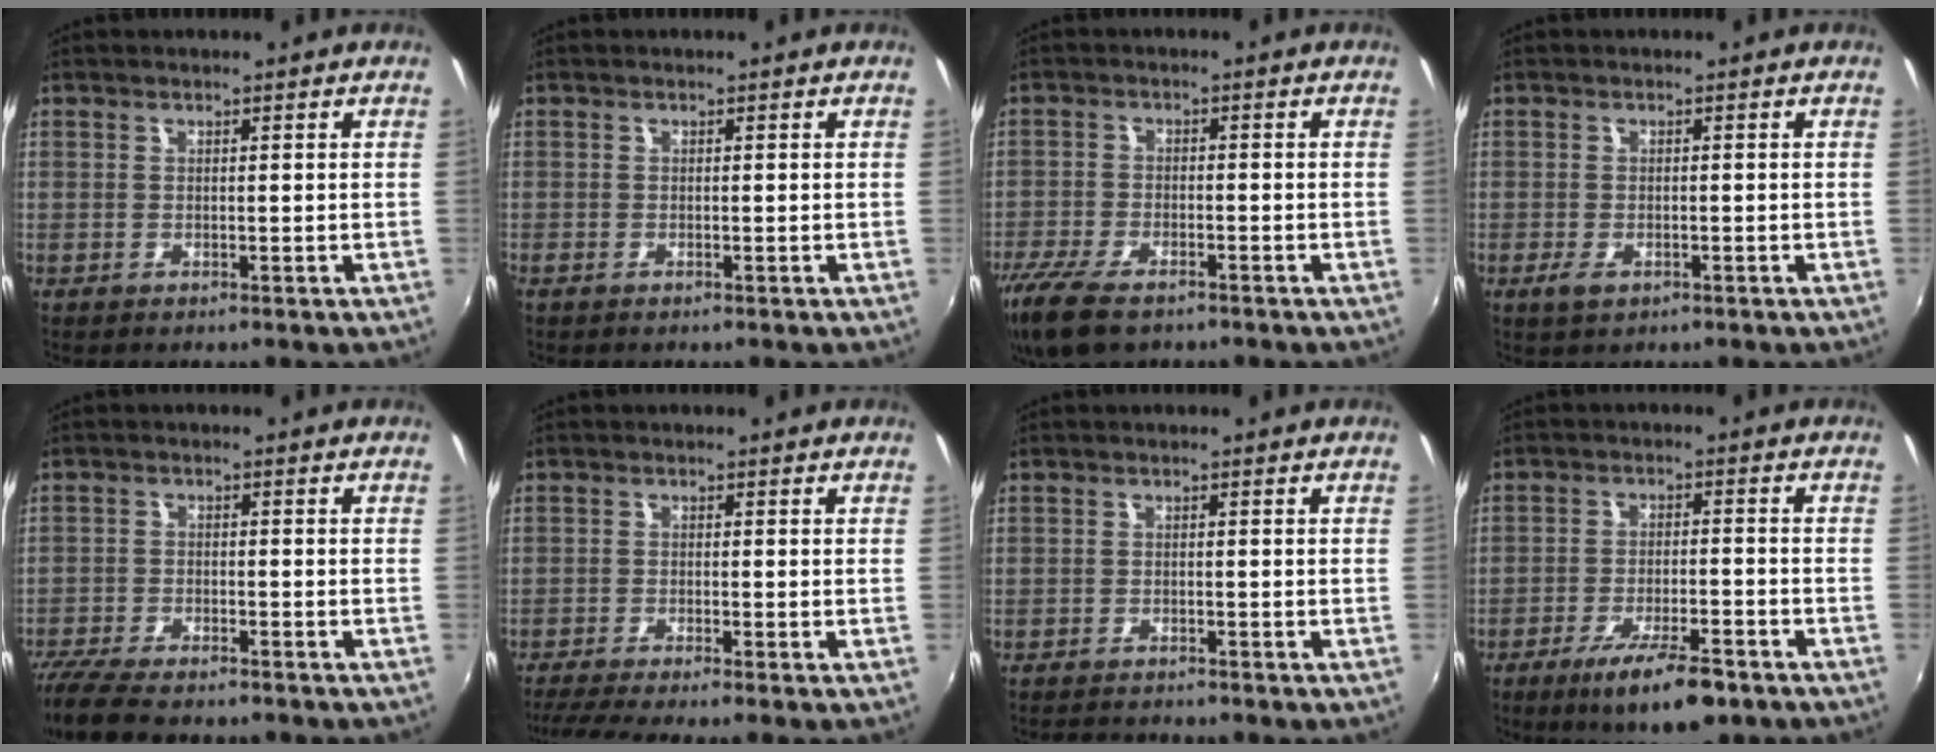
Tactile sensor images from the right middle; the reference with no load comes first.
{"total": 0.6, "force": [-0.4, 0.3, 0.2], "torque": [-0.005, -0.004, -0.010]}
{"total": 11.9, "force": [-8.7, 4.6, 6.8], "torque": [-0.171, -0.041, -0.159]}
{"total": 2.5, "force": [-1.3, 1.3, 1.7], "torque": [-0.036, -0.004, -0.022]}
{"total": 10.2, "force": [-8.7, 2.1, 4.8], "torque": [-0.125, -0.038, -0.155]}
{"total": 6.3, "force": [-5.1, -1.0, 3.5], "torque": [-0.082, -0.023, -0.091]}
{"total": 4.5, "force": [-4.2, 1.2, 1.0], "torque": [-0.032, -0.006, -0.063]}
{"total": 10.2, "force": [-6.8, 2.5, 7.2], "torque": [-0.139, -0.016, -0.107]}